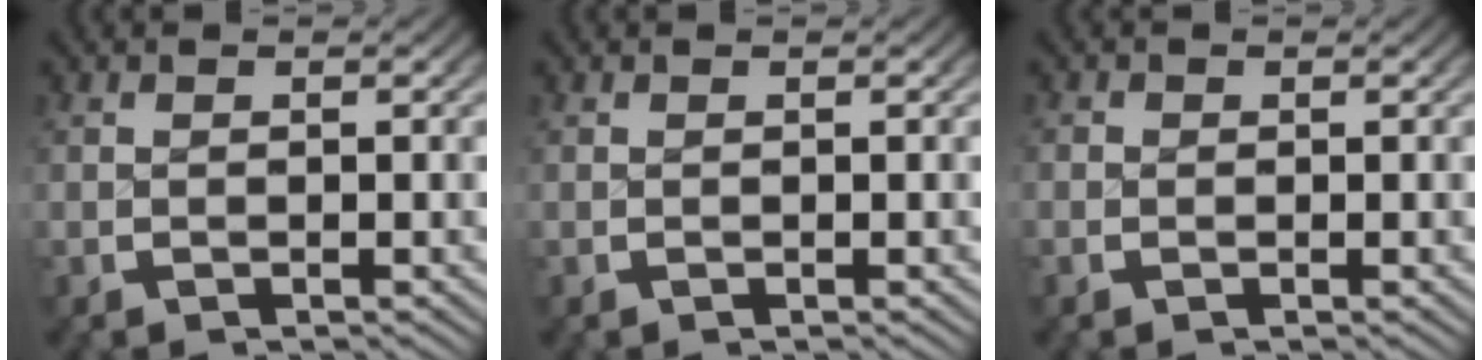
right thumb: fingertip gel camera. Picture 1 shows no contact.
{"total": 0.0}
{"total": 0.5, "force": [-0.2, 0.4, -0.3], "torque": [0.005, -0.006, -0.005]}